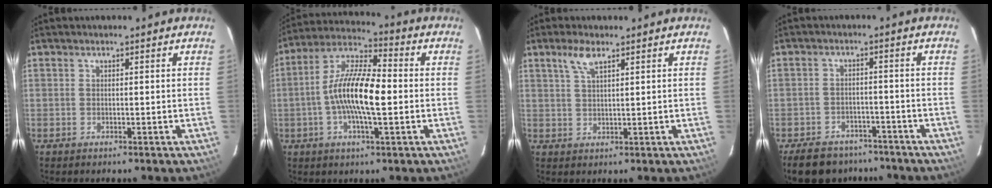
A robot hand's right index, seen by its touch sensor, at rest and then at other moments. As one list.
[{"total": 13.4, "force": [-1.5, 3.7, 12.9], "torque": [-0.251, 0.011, -0.039]}, {"total": 3.7, "force": [2.4, 0.9, 2.7], "torque": [-0.054, 0.006, 0.049]}, {"total": 14.6, "force": [-11.5, 7.2, 5.3], "torque": [-0.134, 0.008, -0.157]}]